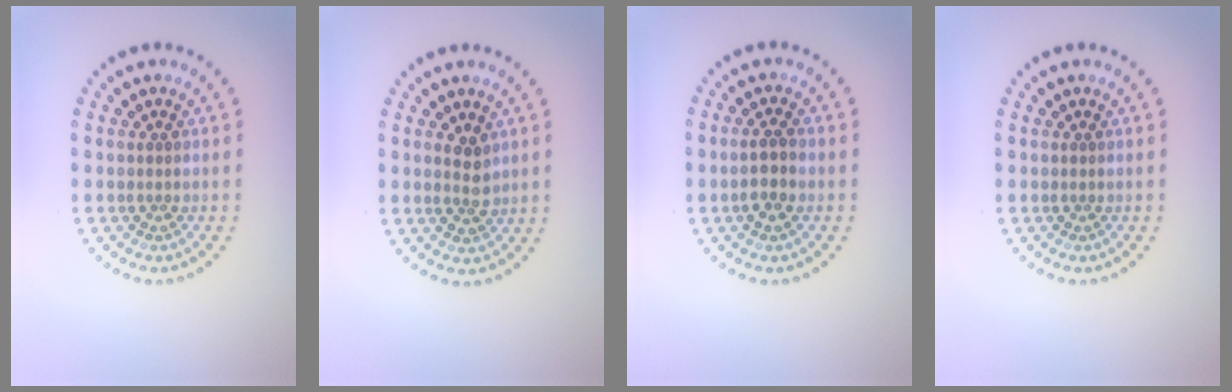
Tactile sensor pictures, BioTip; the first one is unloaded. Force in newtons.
{"total": 2.0, "press": 2.0, "slide": 0.5}
{"total": 2.2, "press": 2.1, "slide": 0.7}
{"total": 0.0}